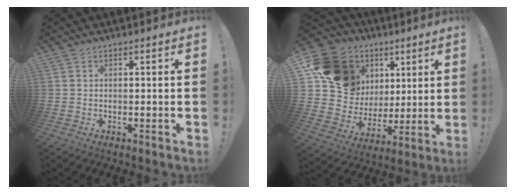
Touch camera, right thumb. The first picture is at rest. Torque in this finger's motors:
{"motor_torque": [0.95, 3.23, 0.44, 0.18, 0.08]}